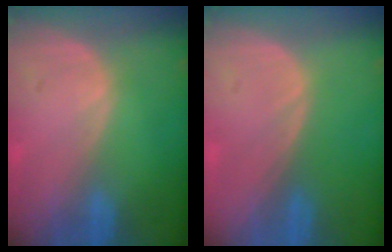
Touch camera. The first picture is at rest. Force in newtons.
{"total": 0.0}